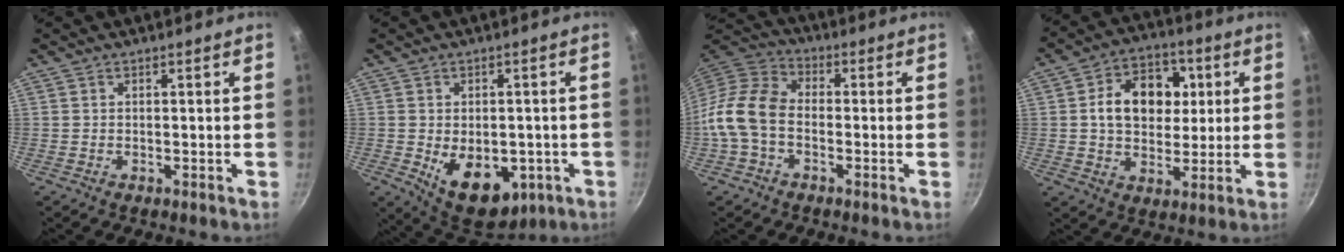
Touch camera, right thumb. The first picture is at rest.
{"total": 13.1, "force": [-3.3, 8.4, 9.5], "torque": [-0.097, -0.009, -0.027]}
{"total": 11.5, "force": [-2.7, 7.9, 8.0], "torque": [-0.141, 0.037, -0.075]}
{"total": 14.4, "force": [2.6, 10.8, 9.2], "torque": [-0.104, 0.010, 0.032]}